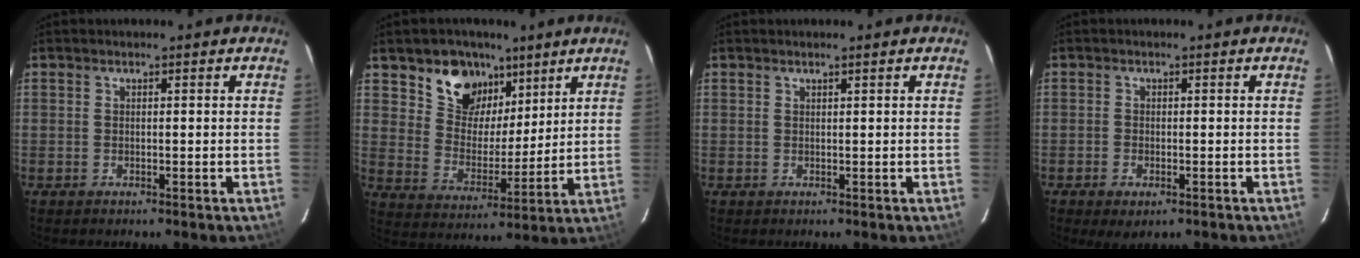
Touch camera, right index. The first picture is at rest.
{"total": 12.0, "force": [7.7, 8.3, 4.1], "torque": [-0.079, 0.004, 0.139]}
{"total": 0.6, "force": [0.5, -0.2, 0.3], "torque": [-0.010, -0.004, 0.007]}
{"total": 3.5, "force": [-1.9, 1.9, 2.3], "torque": [-0.052, -0.012, -0.031]}